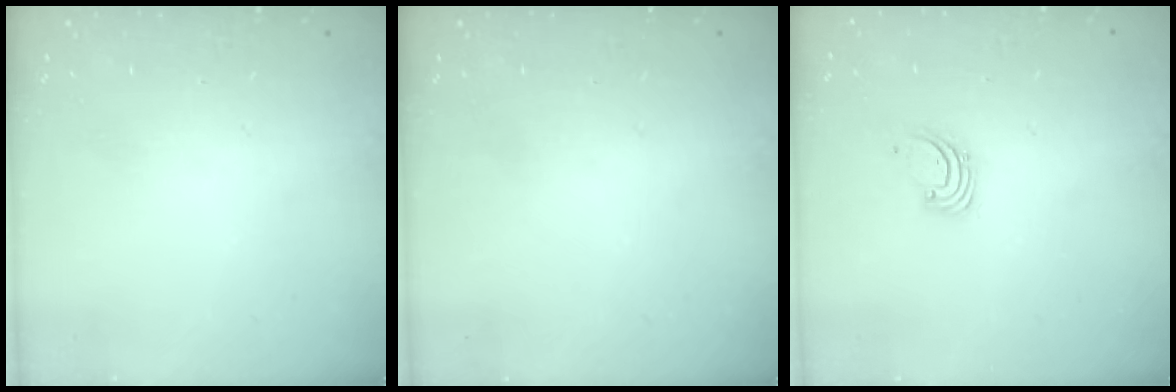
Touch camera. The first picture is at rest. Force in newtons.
{"total": 0.0}
{"total": 1.4, "press": 1.4, "slide": 0.1}